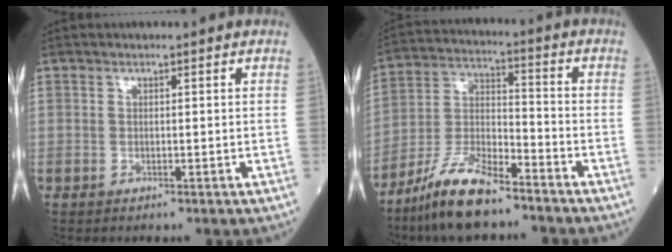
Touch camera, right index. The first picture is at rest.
{"total": 11.7, "force": [-9.1, 2.3, 7.0], "torque": [-0.144, -0.011, -0.174]}